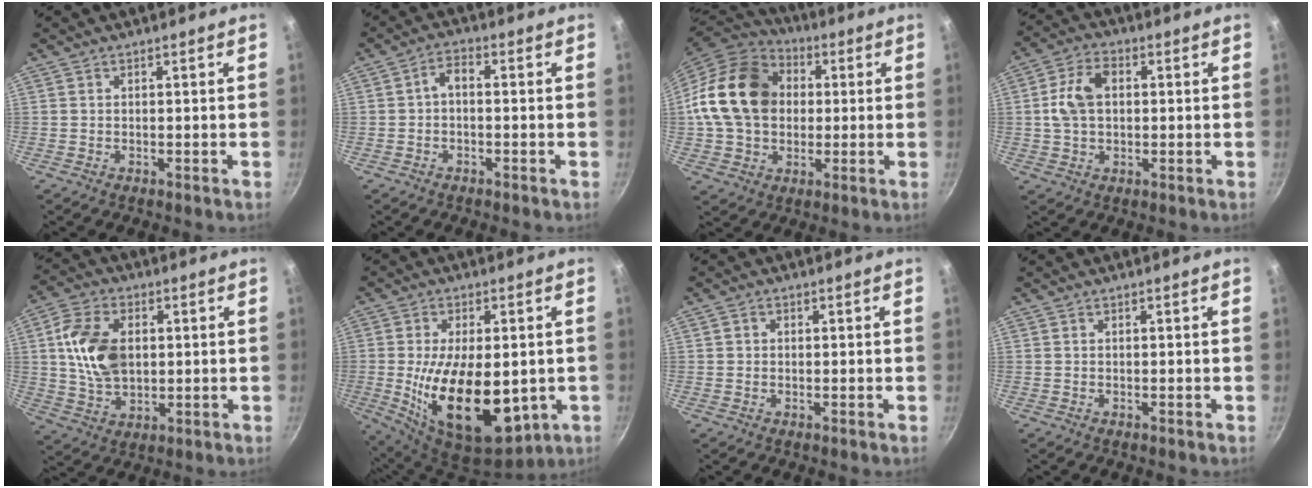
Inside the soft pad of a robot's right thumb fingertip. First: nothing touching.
{"total": 3.2, "force": [-0.6, 1.8, 2.6], "torque": [-0.047, 0.020, -0.015]}
{"total": 19.9, "force": [2.3, 15.5, 12.3], "torque": [-0.202, 0.028, 0.034]}
{"total": 8.3, "force": [0.8, 5.6, 6.1], "torque": [-0.104, 0.018, 0.007]}
{"total": 12.9, "force": [1.7, 8.4, 9.6], "torque": [-0.162, 0.002, 0.032]}
{"total": 20.5, "force": [-2.5, 10.9, 17.2], "torque": [-0.281, -0.016, -0.023]}
{"total": 1.0, "force": [0.1, 0.9, 0.4], "torque": [-0.005, 0.002, -0.001]}
{"total": 0.0}